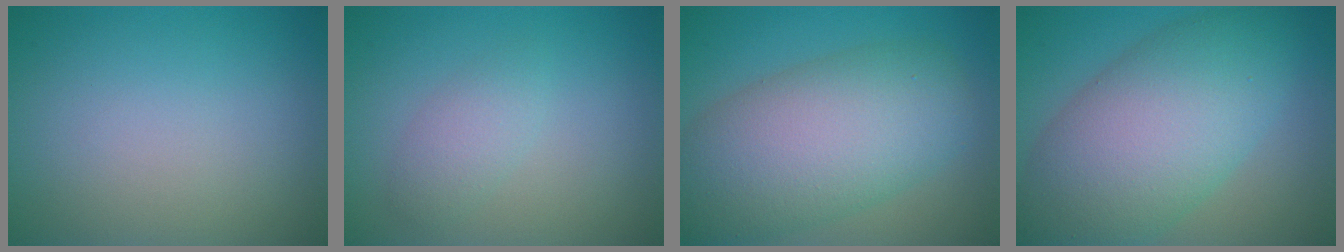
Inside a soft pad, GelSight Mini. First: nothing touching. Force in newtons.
{"total": 1.9, "press": 1.9, "slide": 0.1}
{"total": 10.0, "press": 10.0, "slide": 0.8}
{"total": 10.7, "press": 10.7, "slide": 0.1}